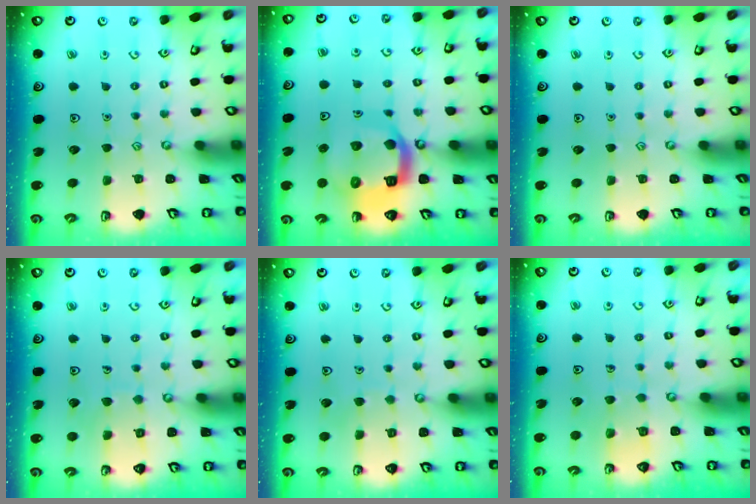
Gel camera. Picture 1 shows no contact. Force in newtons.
{"total": 14.7, "press": 14.6, "slide": 1.8}
{"total": 0.0}
{"total": 5.1, "press": 5.1, "slide": 0.3}
{"total": 2.4, "press": 2.4, "slide": 0.2}
{"total": 4.8, "press": 4.8, "slide": 0.3}